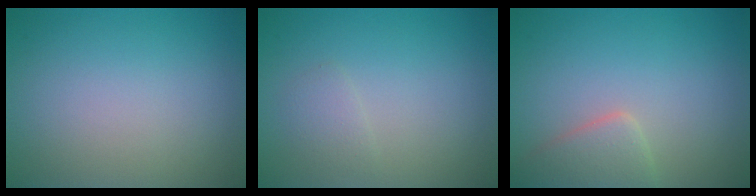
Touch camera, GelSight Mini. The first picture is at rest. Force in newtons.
{"total": 1.1, "press": 1.1, "slide": 0.1}
{"total": 2.8, "press": 2.8, "slide": 0.2}